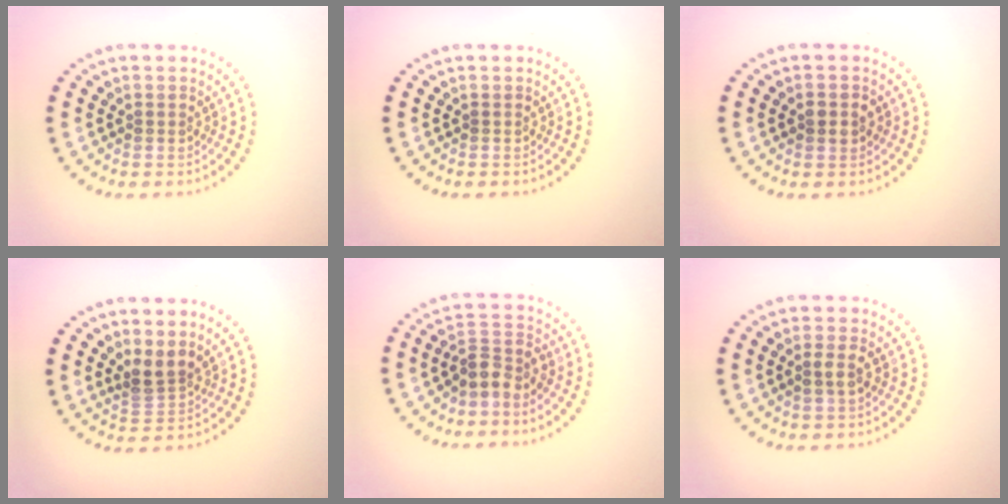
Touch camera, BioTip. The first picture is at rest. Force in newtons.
{"total": 0.0}
{"total": 1.5, "press": 1.5, "slide": 0.1}
{"total": 2.3, "press": 1.8, "slide": 1.5}
{"total": 2.6, "press": 2.0, "slide": 1.6}
{"total": 1.5, "press": 1.4, "slide": 0.6}